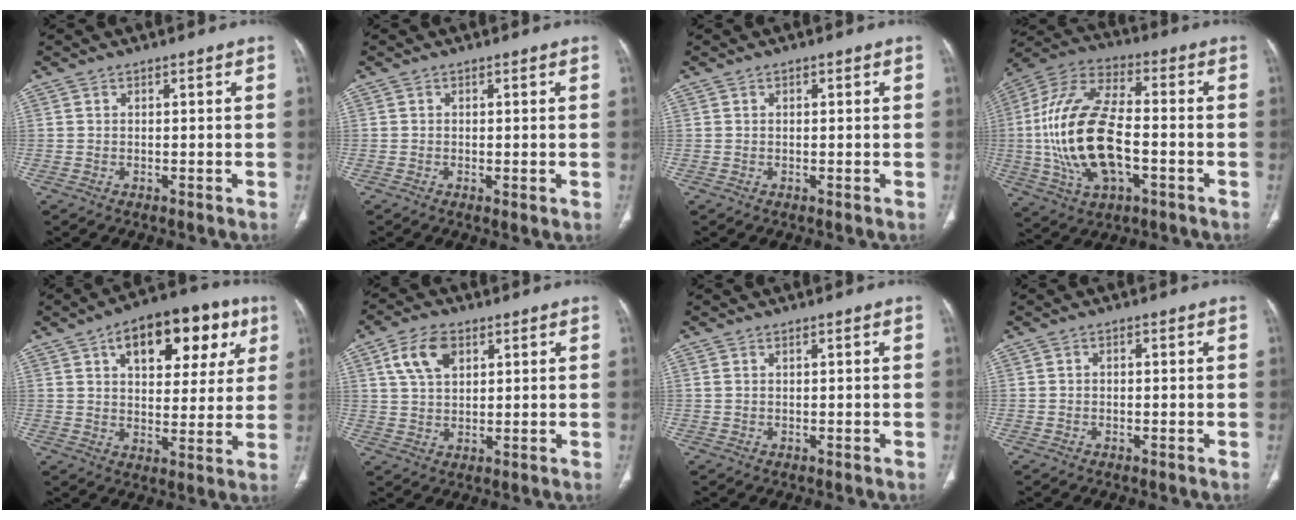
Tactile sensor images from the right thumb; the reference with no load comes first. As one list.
[{"total": 0.8, "force": [-0.1, 0.2, 0.7], "torque": [-0.014, -0.006, -0.001]}, {"total": 0.8, "force": [0.4, 0.4, 0.5], "torque": [-0.007, 0.002, 0.005]}, {"total": 21.3, "force": [-2.8, 10.5, 18.3], "torque": [-0.378, 0.021, -0.049]}, {"total": 19.2, "force": [8.4, 10.4, 13.9], "torque": [-0.147, 0.001, 0.118]}, {"total": 7.8, "force": [3.4, 4.7, 5.2], "torque": [-0.089, -0.006, 0.064]}, {"total": 0.9, "force": [0.5, 0.4, 0.6], "torque": [-0.014, 0.009, 0.015]}, {"total": 0.6, "force": [0.0, 0.5, 0.4], "torque": [-0.005, 0.004, -0.003]}]